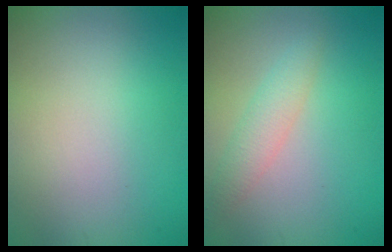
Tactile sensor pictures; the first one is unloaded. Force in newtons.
{"total": 2.1, "press": 2.1, "slide": 0.1}